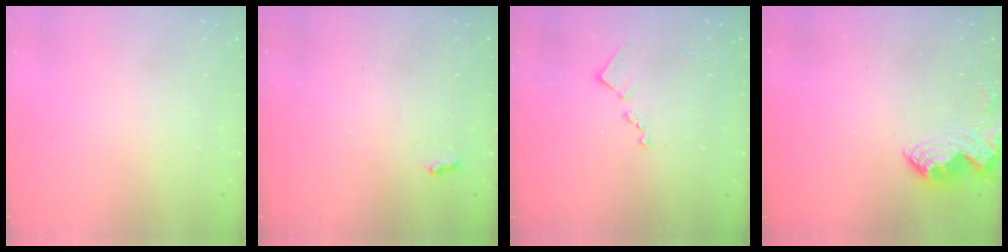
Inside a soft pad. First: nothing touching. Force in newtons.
{"total": 4.4, "press": 4.3, "slide": 0.6}
{"total": 10.0, "press": 10.0, "slide": 0.3}
{"total": 9.1, "press": 9.1, "slide": 0.8}